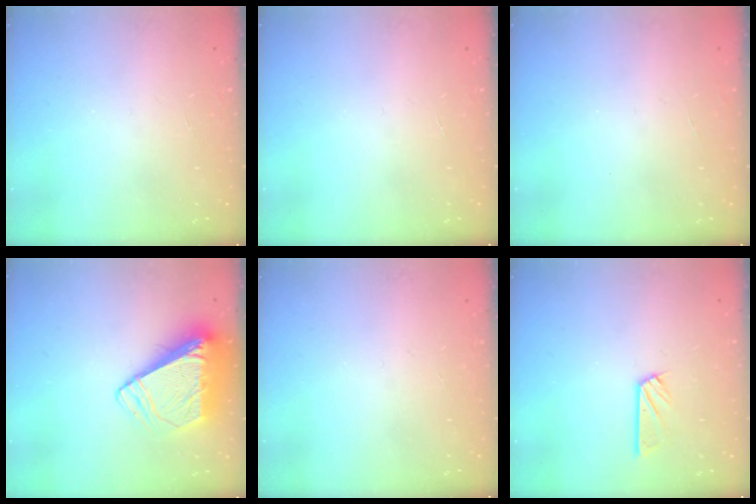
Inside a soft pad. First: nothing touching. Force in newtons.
{"total": 0.0}
{"total": 0.0}
{"total": 10.7, "press": 10.6, "slide": 1.4}
{"total": 0.0}
{"total": 6.7, "press": 6.7, "slide": 0.1}